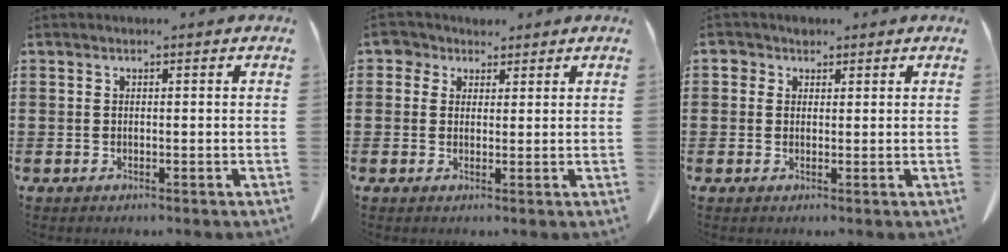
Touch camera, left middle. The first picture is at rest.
{"total": 3.2, "force": [2.0, 2.4, 0.8], "torque": [-0.020, 0.008, 0.035]}
{"total": 2.1, "force": [1.2, 1.6, 0.5], "torque": [-0.007, 0.005, 0.020]}